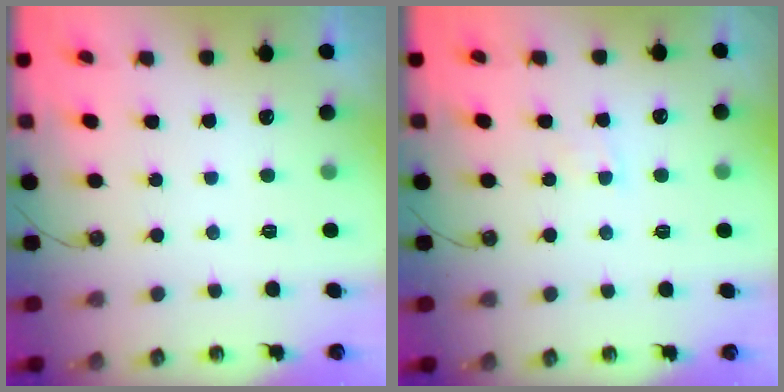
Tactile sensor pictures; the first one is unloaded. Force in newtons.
{"total": 4.0, "press": 3.9, "slide": 0.4}